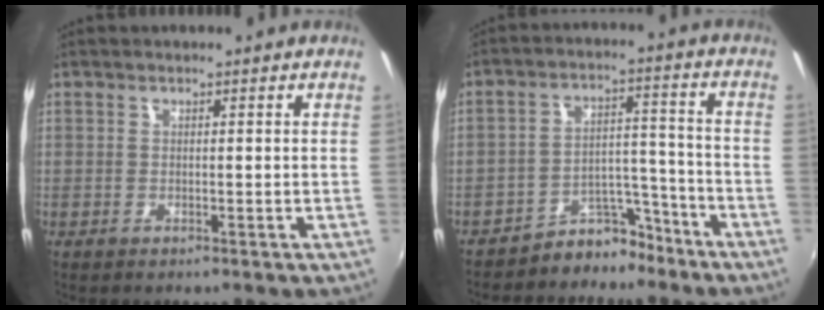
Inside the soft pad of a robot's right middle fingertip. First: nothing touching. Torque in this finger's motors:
{"motor_torque": [0.21, -0.37, -0.03, 0.00]}